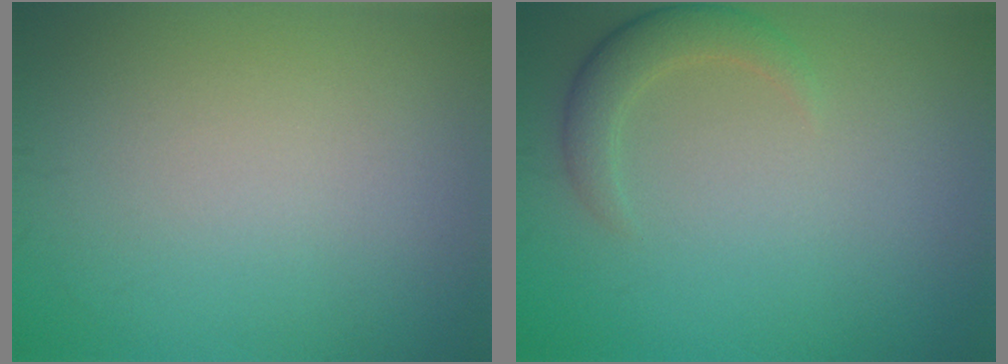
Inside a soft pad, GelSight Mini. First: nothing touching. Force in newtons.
{"total": 2.6, "press": 2.6, "slide": 0.1}